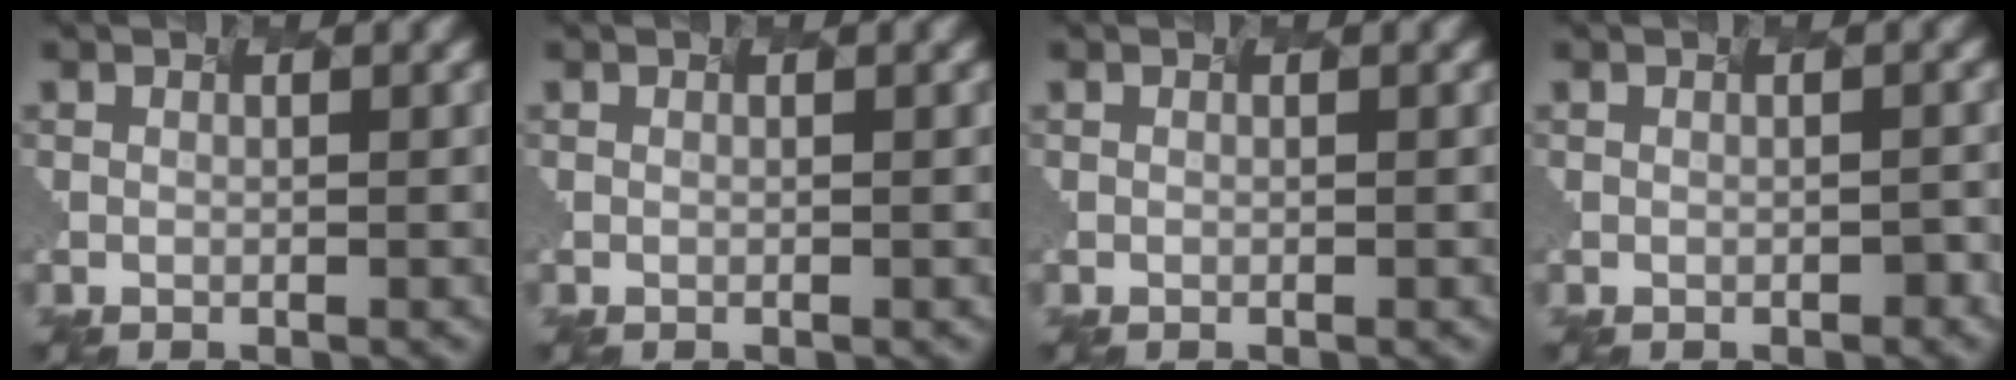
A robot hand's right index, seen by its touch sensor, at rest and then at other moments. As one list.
[{"total": 0.0}, {"total": 0.0}, {"total": 0.5, "force": [-0.3, 0.1, 0.4], "torque": [-0.004, -0.002, 0.007]}]